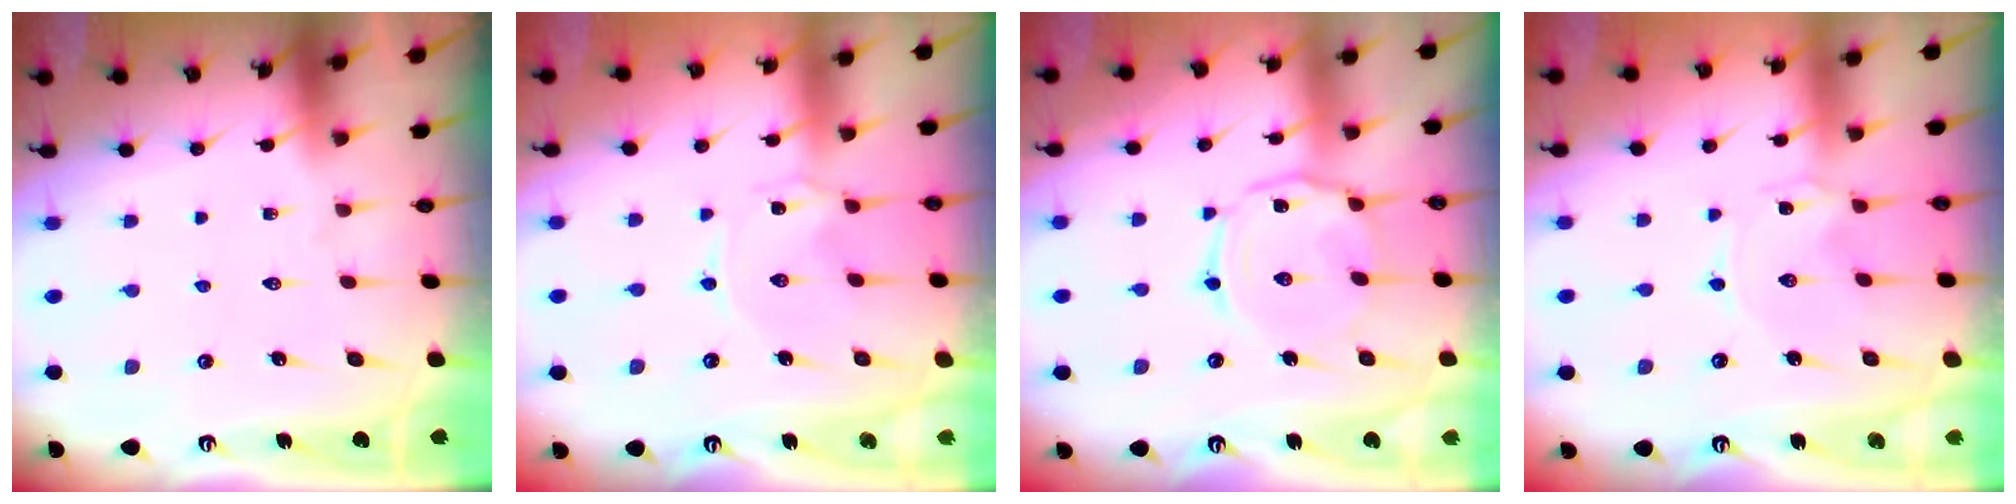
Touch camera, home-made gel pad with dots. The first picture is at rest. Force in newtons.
{"total": 0.0}
{"total": 7.4, "press": 7.4, "slide": 0.6}
{"total": 0.0}